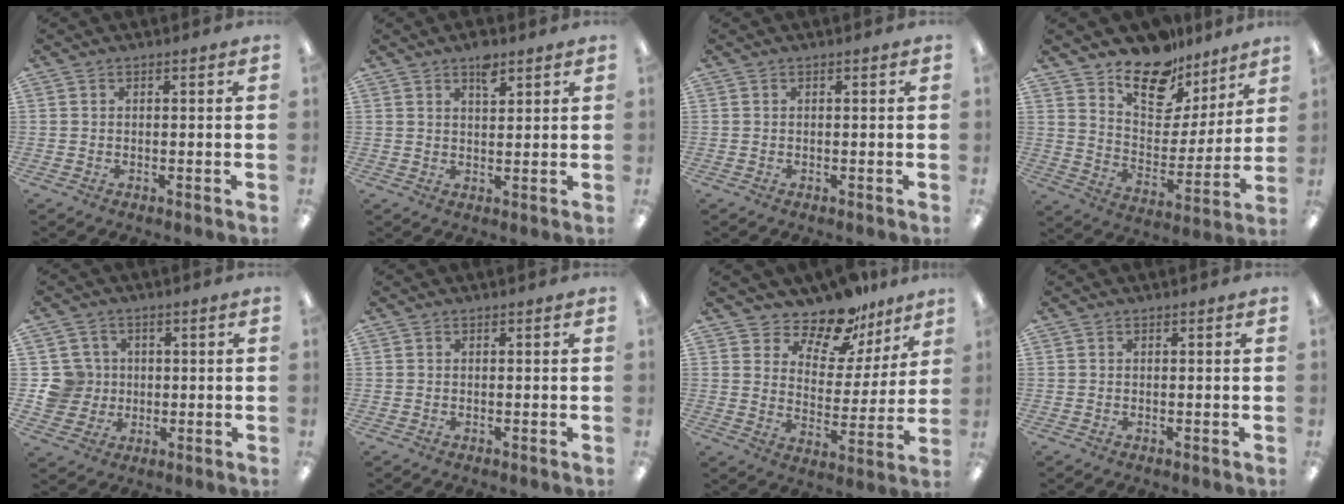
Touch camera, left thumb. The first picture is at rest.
{"total": 4.5, "force": [3.1, 1.9, 2.6], "torque": [-0.034, -0.012, 0.051]}
{"total": 0.0}
{"total": 15.1, "force": [12.3, 7.4, 4.8], "torque": [-0.086, -0.097, 0.226]}
{"total": 7.9, "force": [1.0, 7.7, 1.3], "torque": [-0.039, 0.006, 0.025]}
{"total": 0.0}
{"total": 12.9, "force": [11.0, 5.3, 4.2], "torque": [-0.075, -0.085, 0.198]}
{"total": 0.0}